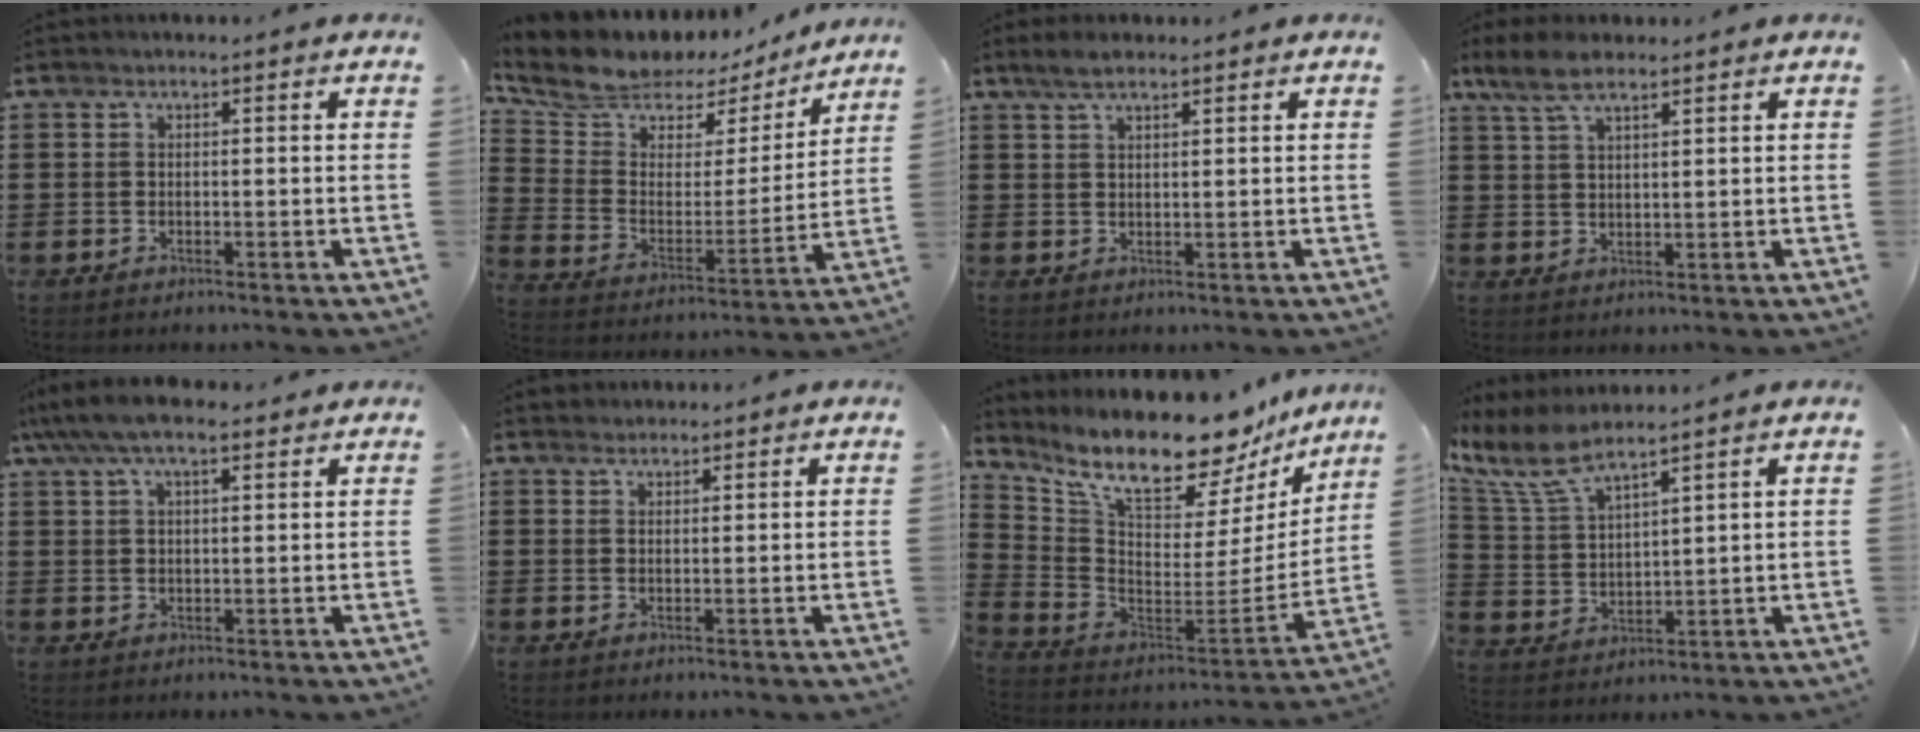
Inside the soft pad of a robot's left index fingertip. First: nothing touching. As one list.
[{"total": 7.1, "force": [5.5, 4.1, 1.8], "torque": [-0.075, -0.031, 0.094]}, {"total": 3.0, "force": [2.1, 1.0, 1.9], "torque": [-0.041, 0.005, 0.039]}, {"total": 4.8, "force": [3.3, 1.7, 3.1], "torque": [-0.069, 0.006, 0.061]}, {"total": 6.4, "force": [4.6, 2.0, 4.0], "torque": [-0.087, 0.001, 0.083]}, {"total": 1.8, "force": [1.6, 0.6, -0.2], "torque": [-0.001, 0.003, 0.034]}, {"total": 13.5, "force": [11.7, 2.9, 6.0], "torque": [-0.146, -0.095, 0.199]}, {"total": 7.5, "force": [6.2, 1.5, 3.9], "torque": [-0.107, -0.029, 0.109]}]